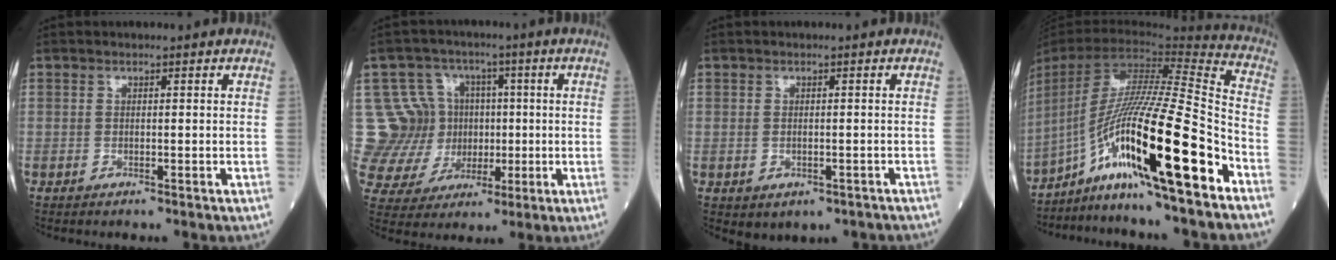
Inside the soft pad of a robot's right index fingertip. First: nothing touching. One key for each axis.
{"total": 13.3, "fx": 1.5, "fy": 12.7, "fz": 3.5, "tx": -0.084, "ty": 0.058, "tz": 0.051}
{"total": 3.3, "fx": -1.7, "fy": 2.4, "fz": 1.3, "tx": -0.015, "ty": 0.006, "tz": -0.011}
{"total": 23.3, "fx": -12.0, "fy": 0.2, "fz": 19.9, "tx": -0.365, "ty": -0.019, "tz": -0.219}